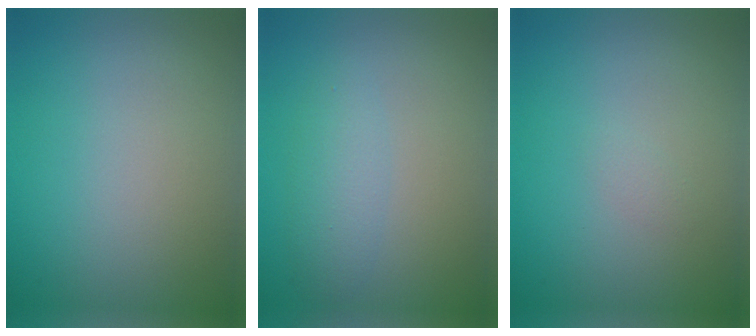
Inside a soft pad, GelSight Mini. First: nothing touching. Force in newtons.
{"total": 2.3, "press": 2.3, "slide": 0.1}
{"total": 0.5, "press": 0.5, "slide": 0.0}